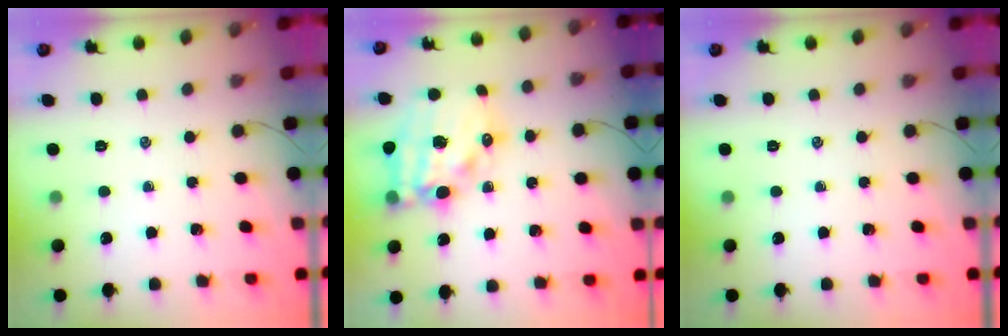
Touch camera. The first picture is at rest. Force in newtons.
{"total": 17.4, "press": 17.0, "slide": 4.0}
{"total": 0.0}